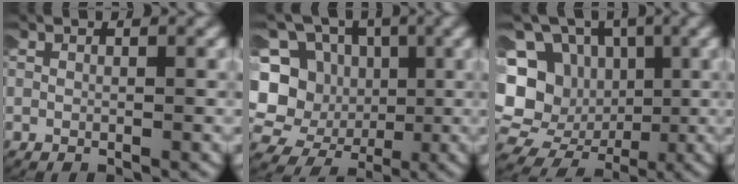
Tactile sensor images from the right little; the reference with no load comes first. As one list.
[{"total": 12.3, "force": [0.0, 10.9, 5.8], "torque": [-0.140, -0.031, 0.003]}, {"total": 15.1, "force": [-1.7, 13.4, 6.8], "torque": [-0.167, -0.053, -0.019]}]